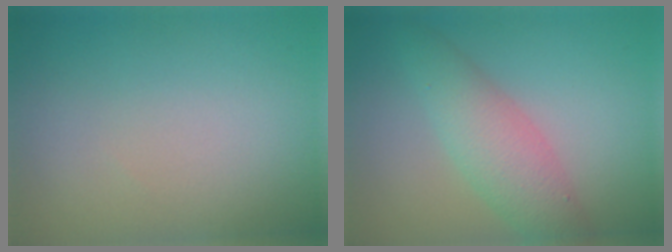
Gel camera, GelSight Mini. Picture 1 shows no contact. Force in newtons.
{"total": 4.3, "press": 4.3, "slide": 0.1}